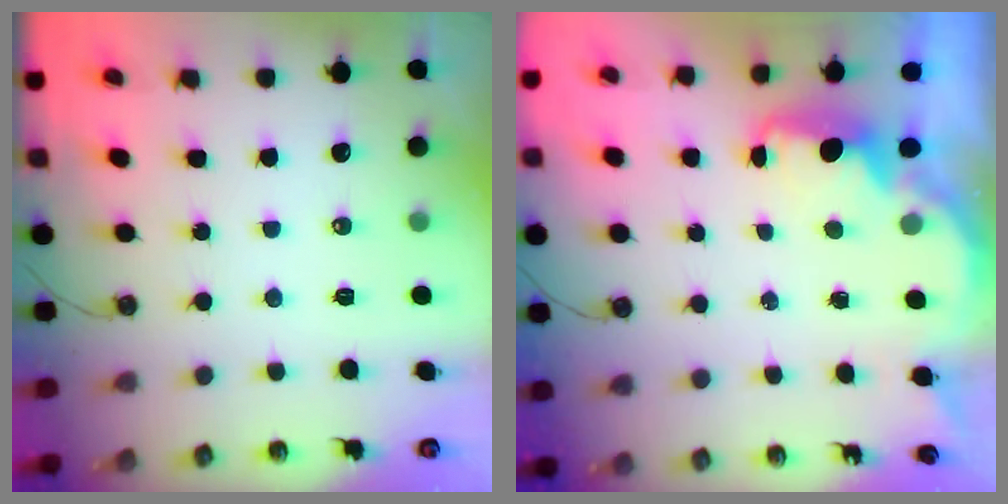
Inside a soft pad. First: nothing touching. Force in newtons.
{"total": 2.1, "press": 2.1, "slide": 0.5}